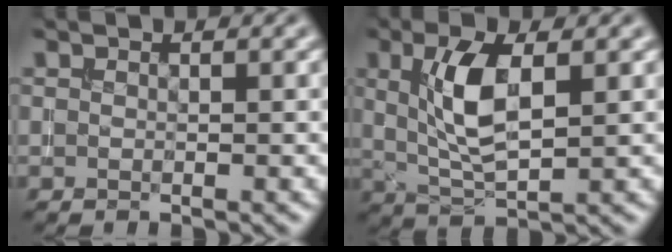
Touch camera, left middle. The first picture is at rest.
{"total": 5.5, "force": [1.2, 2.2, 4.9], "torque": [-0.103, 0.004, 0.026]}